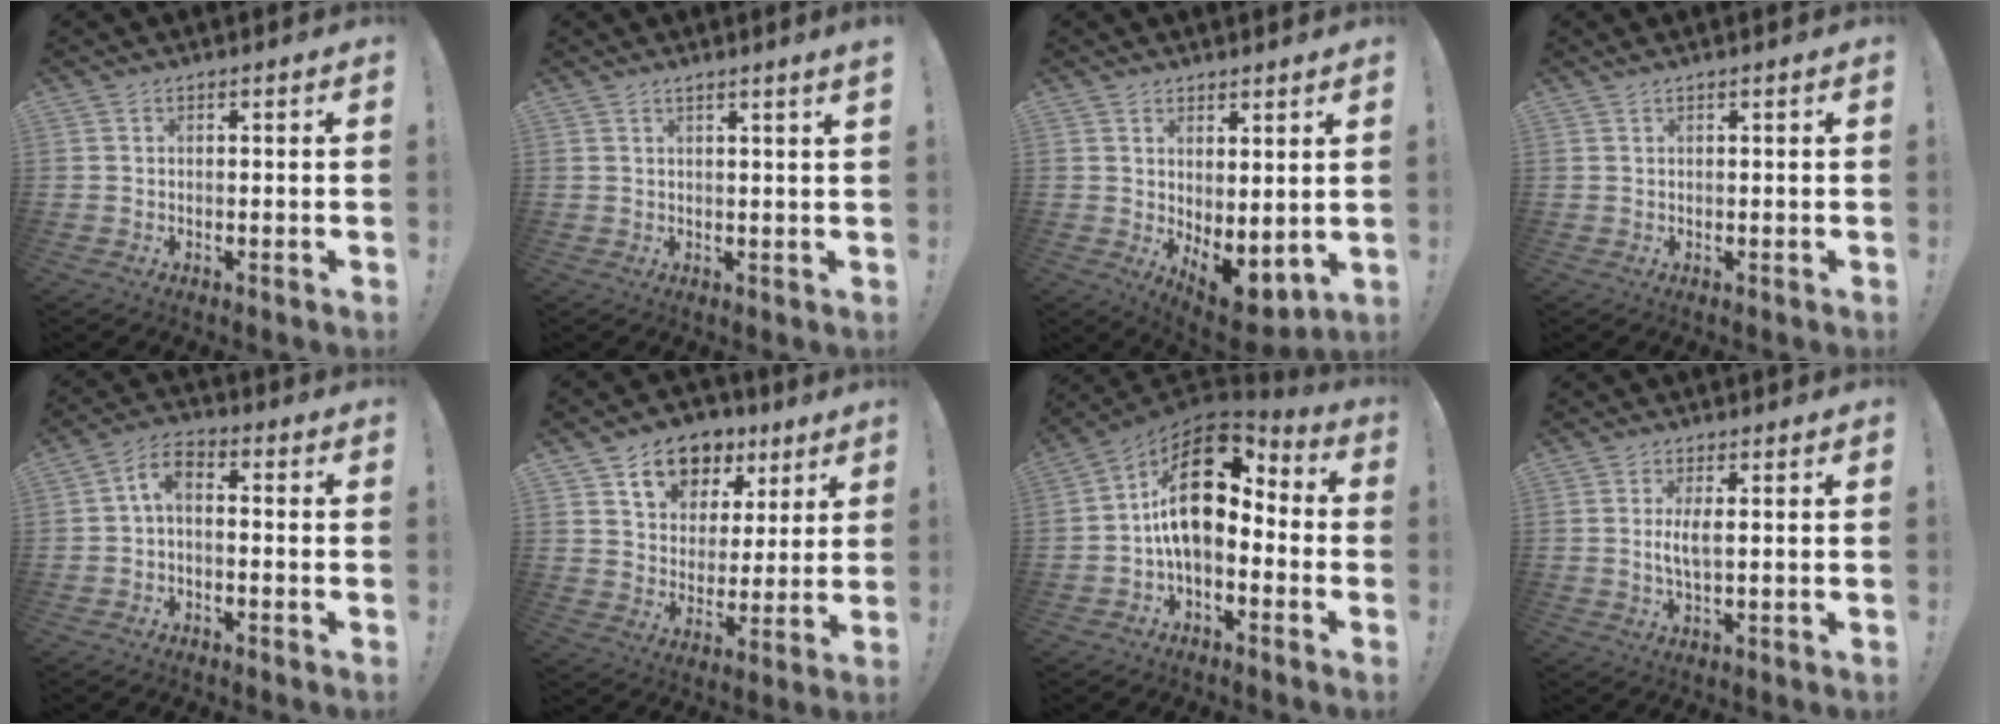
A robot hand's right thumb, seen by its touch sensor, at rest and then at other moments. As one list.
[{"total": 2.4, "force": [1.6, -0.6, 1.7], "torque": [-0.023, -0.011, 0.024]}, {"total": 5.8, "force": [0.6, 3.1, 4.9], "torque": [-0.040, -0.028, 0.022]}, {"total": 0.9, "force": [0.5, -0.2, 0.7], "torque": [-0.022, 0.003, 0.010]}, {"total": 5.2, "force": [-0.7, 2.6, 4.5], "torque": [-0.099, 0.003, -0.013]}, {"total": 12.3, "force": [7.0, 8.8, 4.9], "torque": [-0.077, -0.035, 0.132]}, {"total": 17.5, "force": [2.8, 9.4, 14.5], "torque": [-0.249, -0.006, 0.052]}, {"total": 3.9, "force": [0.3, 0.7, 3.9], "torque": [-0.080, -0.006, 0.002]}]